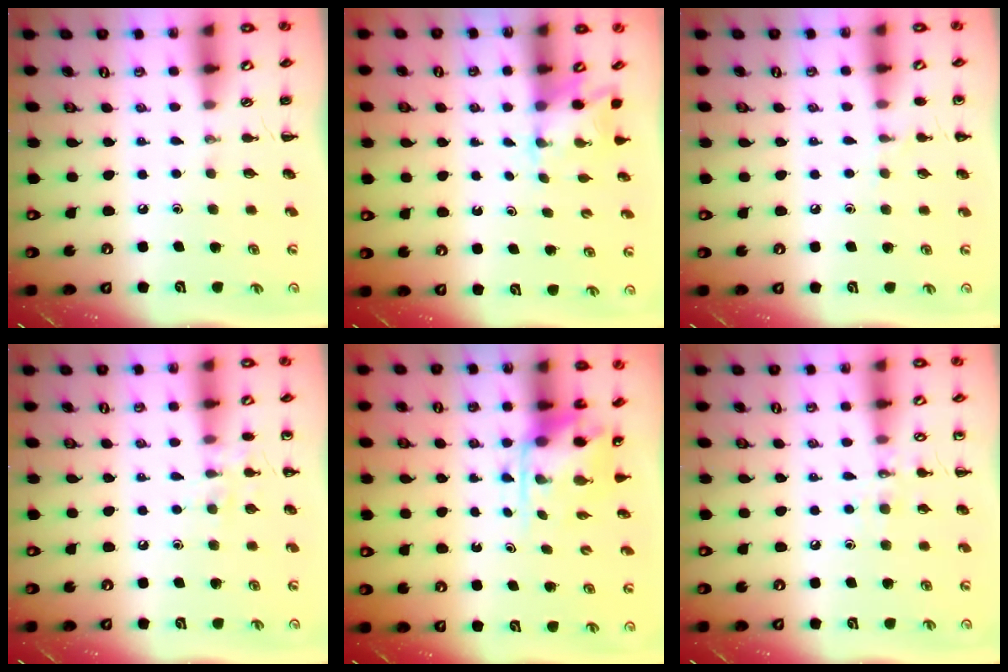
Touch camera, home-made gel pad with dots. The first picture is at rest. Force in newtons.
{"total": 2.5, "press": 2.4, "slide": 0.9}
{"total": 6.2, "press": 6.0, "slide": 1.9}
{"total": 6.2, "press": 6.1, "slide": 1.4}
{"total": 4.6, "press": 4.6, "slide": 0.5}
{"total": 7.5, "press": 7.3, "slide": 1.5}